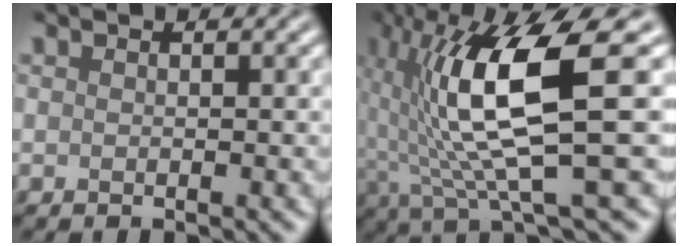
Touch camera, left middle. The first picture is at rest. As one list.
[{"total": 10.5, "force": [1.1, 2.4, 10.2], "torque": [-0.176, 0.000, 0.030]}]